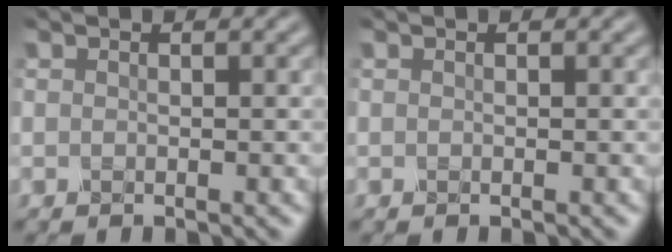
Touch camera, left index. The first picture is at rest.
{"total": 0.0}